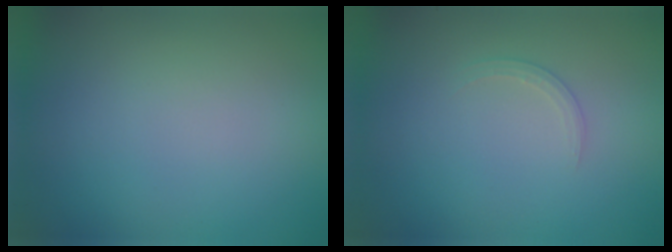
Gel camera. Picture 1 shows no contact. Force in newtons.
{"total": 1.0, "press": 1.0, "slide": 0.0}